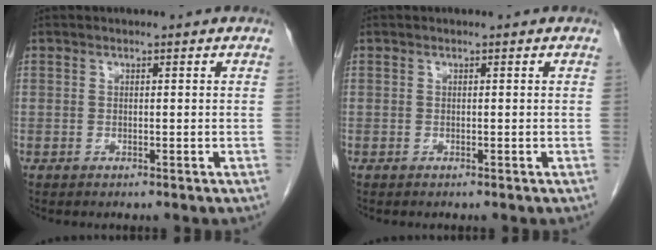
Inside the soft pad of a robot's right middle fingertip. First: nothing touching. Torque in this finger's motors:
{"motor_torque": [-0.06, -0.21, -0.03, 0.01]}